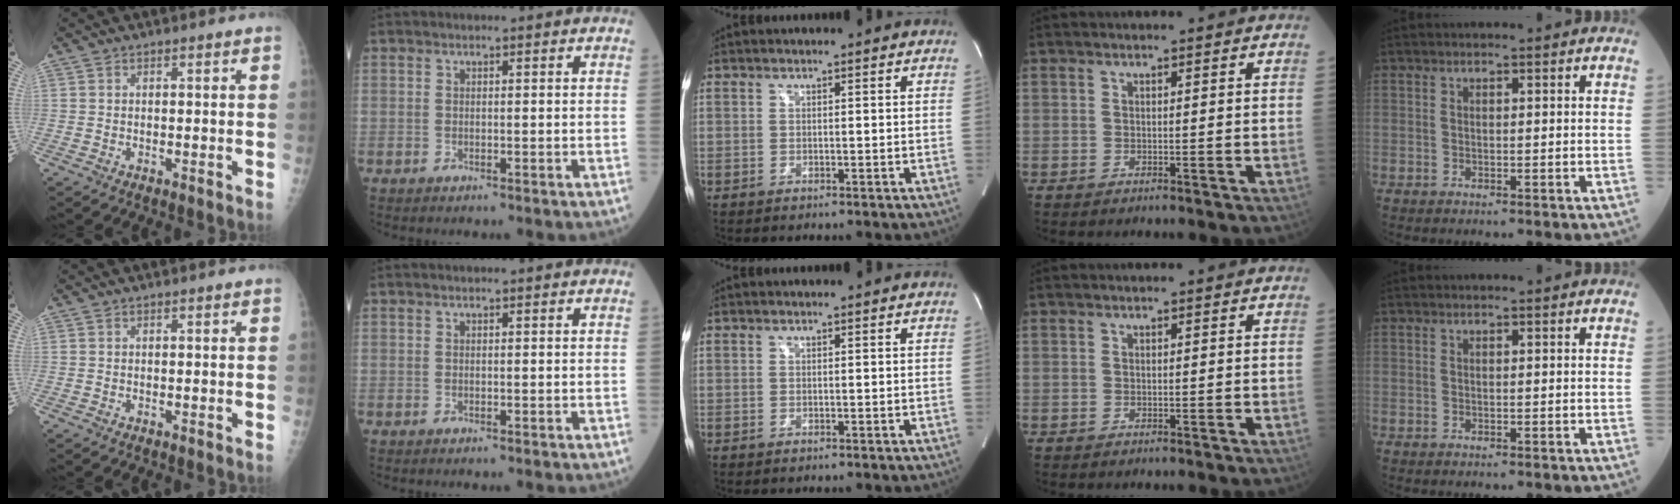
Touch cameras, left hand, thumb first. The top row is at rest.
{}